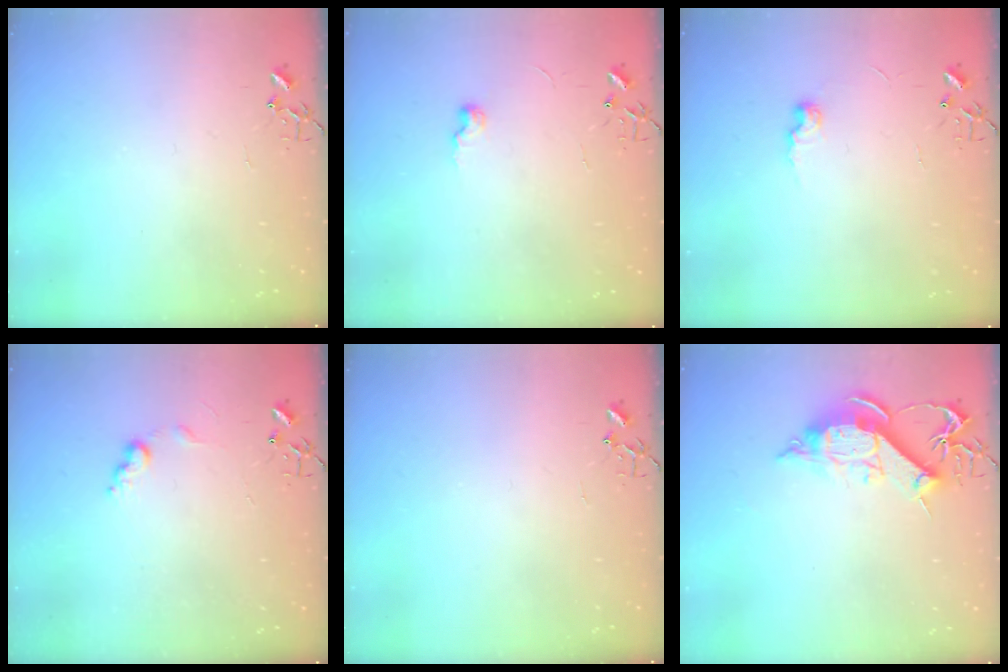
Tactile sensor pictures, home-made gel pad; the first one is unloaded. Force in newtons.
{"total": 5.9, "press": 5.9, "slide": 0.6}
{"total": 6.0, "press": 6.0, "slide": 0.5}
{"total": 7.0, "press": 7.0, "slide": 0.8}
{"total": 0.0}
{"total": 12.0, "press": 12.0, "slide": 1.3}